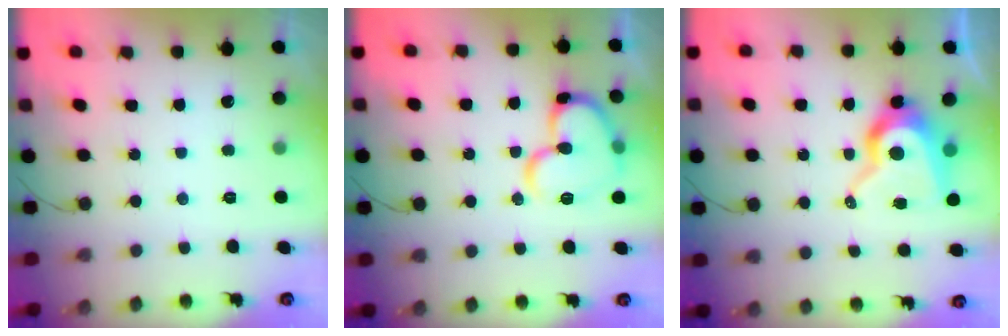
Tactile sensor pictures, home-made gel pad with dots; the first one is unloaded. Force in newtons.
{"total": 16.1, "press": 16.0, "slide": 1.8}
{"total": 13.8, "press": 13.7, "slide": 1.1}